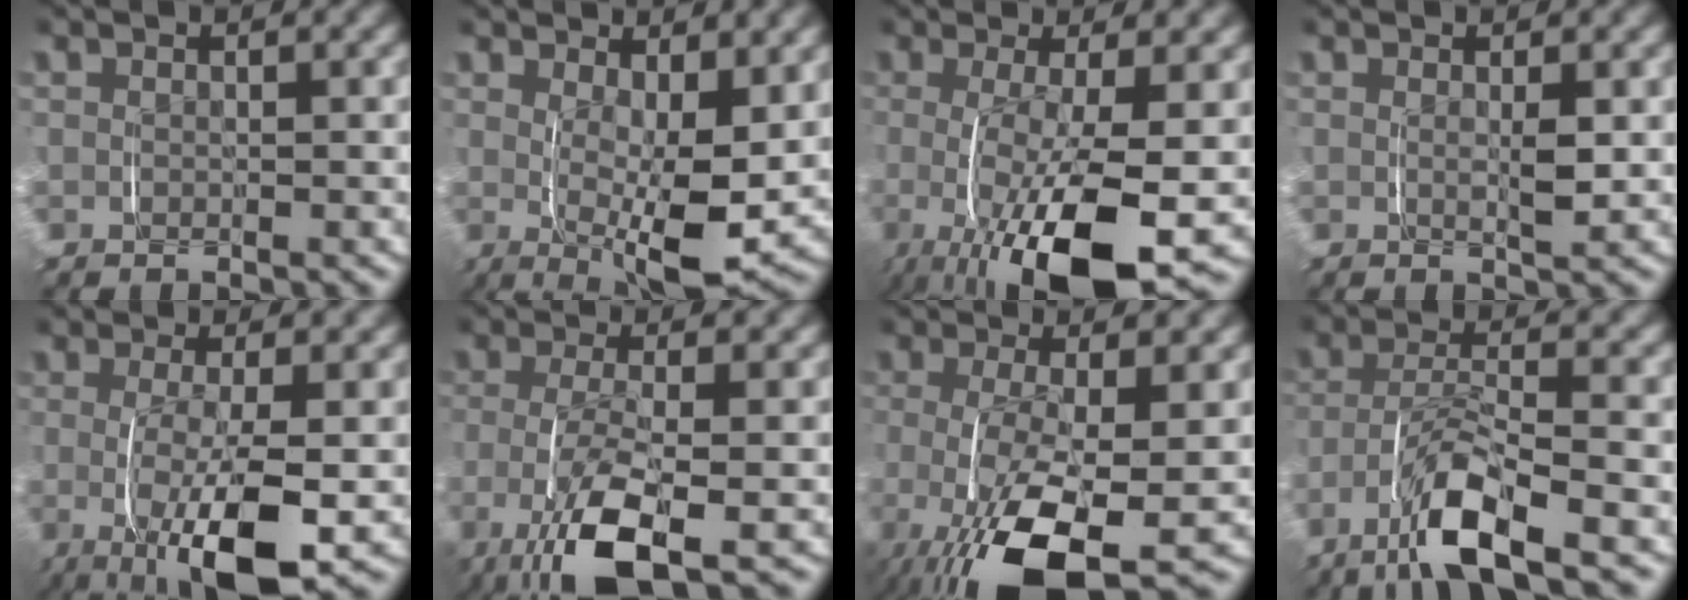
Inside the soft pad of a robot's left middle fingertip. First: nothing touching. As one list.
[{"total": 7.4, "force": [0.0, 2.7, 6.9], "torque": [-0.112, -0.029, 0.007]}, {"total": 11.4, "force": [-1.9, 4.1, 10.5], "torque": [-0.176, -0.014, -0.020]}, {"total": 1.4, "force": [0.3, 0.1, 1.4], "torque": [-0.025, -0.009, 0.009]}, {"total": 8.0, "force": [-1.2, 2.2, 7.6], "torque": [-0.123, -0.009, -0.015]}, {"total": 6.6, "force": [-1.8, 2.1, 6.0], "torque": [-0.119, -0.012, -0.025]}, {"total": 7.5, "force": [-1.8, 2.4, 6.9], "torque": [-0.136, -0.022, -0.020]}, {"total": 5.0, "force": [-2.5, 1.0, 4.2], "torque": [-0.077, 0.002, -0.047]}]